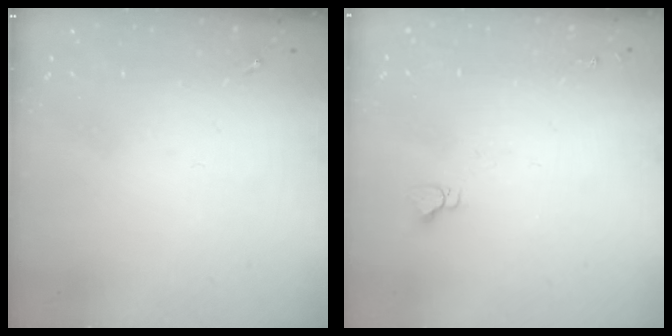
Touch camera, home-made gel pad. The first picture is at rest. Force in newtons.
{"total": 4.0, "press": 4.0, "slide": 0.4}